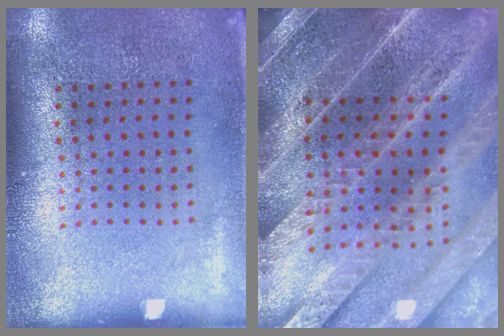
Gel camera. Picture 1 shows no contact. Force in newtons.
{"total": 4.4, "press": 4.0, "slide": 1.9}